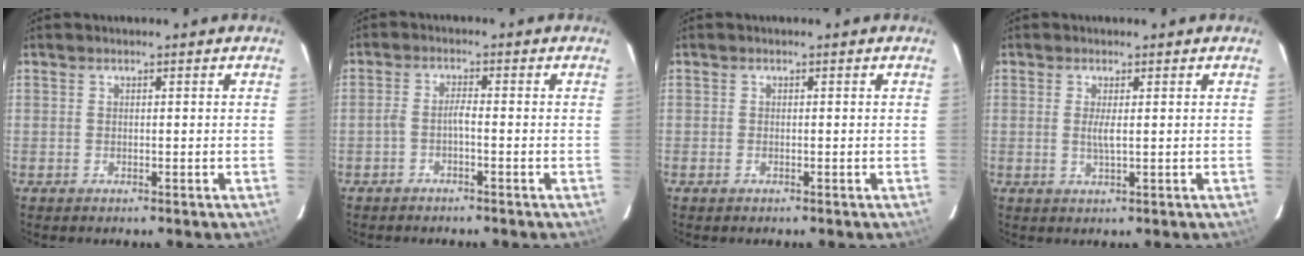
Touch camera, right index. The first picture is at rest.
{"total": 2.1, "force": [-1.4, 0.1, 1.5], "torque": [-0.040, 0.007, -0.028]}
{"total": 0.7, "force": [-0.4, 0.4, 0.3], "torque": [-0.006, -0.002, -0.010]}
{"total": 2.1, "force": [0.3, 0.2, 2.0], "torque": [-0.041, -0.004, 0.004]}